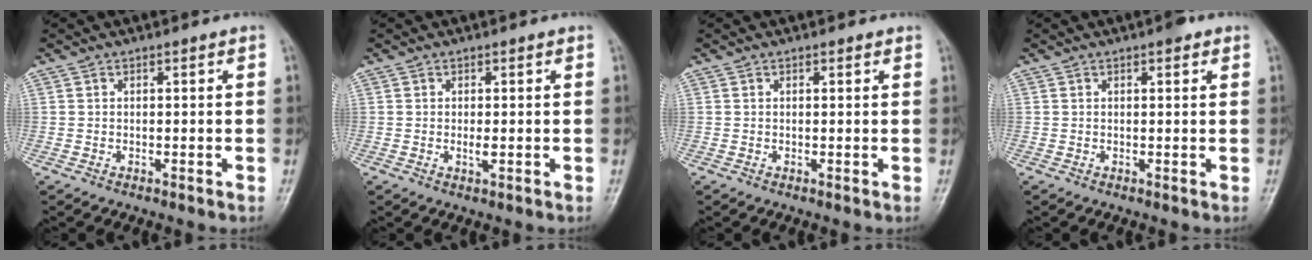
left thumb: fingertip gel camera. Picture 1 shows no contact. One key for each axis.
{"total": 1.4, "fx": 0.0, "fy": 0.5, "fz": 1.3, "tx": -0.022, "ty": -0.004, "tz": 0.000}
{"total": 0.8, "fx": 0.5, "fy": 0.5, "fz": 0.3, "tx": -0.001, "ty": -0.003, "tz": 0.002}
{"total": 2.3, "fx": 1.3, "fy": 0.9, "fz": 1.6, "tx": -0.016, "ty": -0.002, "tz": 0.014}